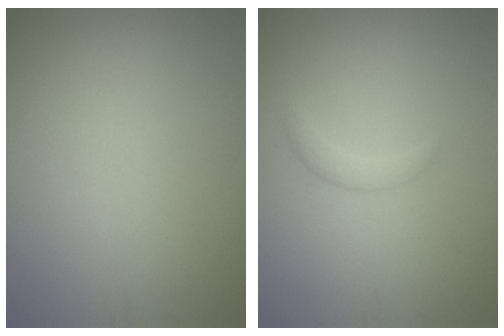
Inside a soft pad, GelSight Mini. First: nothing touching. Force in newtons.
{"total": 1.1, "press": 1.1, "slide": 0.1}